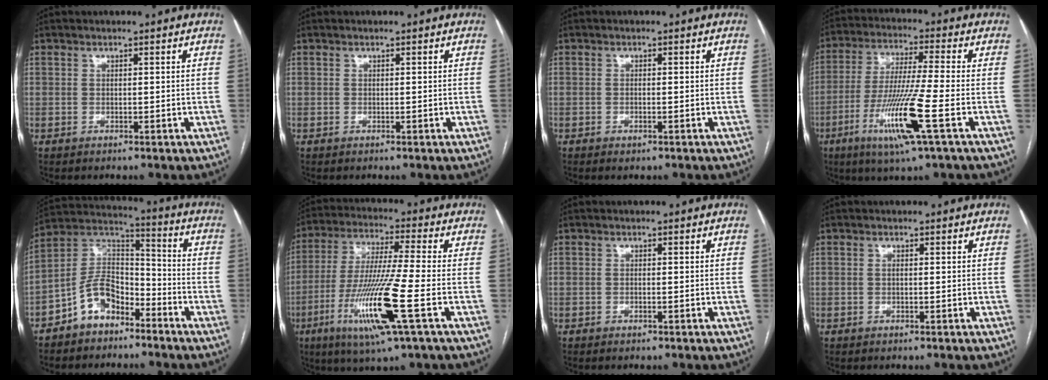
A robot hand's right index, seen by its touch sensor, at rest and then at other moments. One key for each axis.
{"total": 0.0}
{"total": 0.9, "fx": -0.5, "fy": 0.3, "fz": 0.6, "tx": -0.008, "ty": -0.003, "tz": -0.006}
{"total": 12.5, "fx": -4.7, "fy": -0.8, "fz": 11.6, "tx": -0.232, "ty": -0.023, "tz": -0.090}
{"total": 9.9, "fx": -6.0, "fy": 5.7, "fz": 5.5, "tx": -0.115, "ty": 0.029, "tz": -0.118}
{"total": 15.1, "fx": -5.4, "fy": -0.5, "fz": 14.1, "tx": -0.290, "ty": -0.025, "tz": -0.102}
{"total": 0.6, "fx": -0.5, "fy": 0.2, "fz": 0.3, "tx": -0.006, "ty": -0.002, "tz": -0.007}
{"total": 0.0}